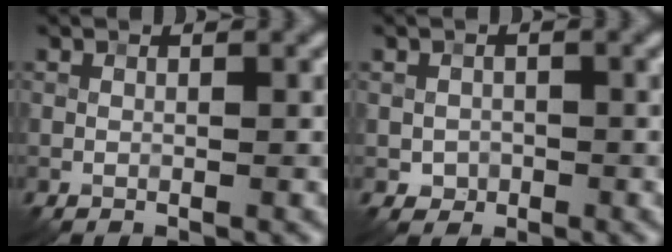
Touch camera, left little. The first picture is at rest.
{"total": 1.4, "force": [-0.4, 1.3, 0.3], "torque": [0.003, -0.002, -0.009]}